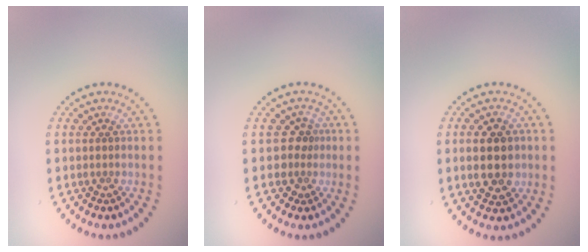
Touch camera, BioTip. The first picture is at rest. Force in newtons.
{"total": 1.8, "press": 1.3, "slide": 1.2}
{"total": 4.6, "press": 4.6, "slide": 0.1}